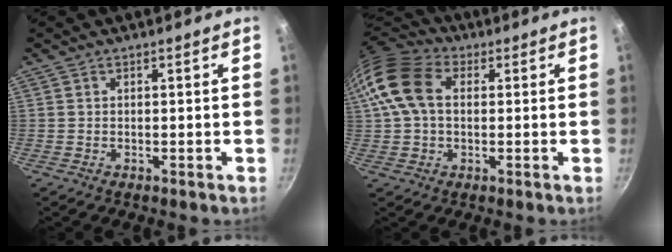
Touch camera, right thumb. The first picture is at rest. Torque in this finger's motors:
{"motor_torque": [-0.58, 1.39, 1.47, -0.02, 0.45]}